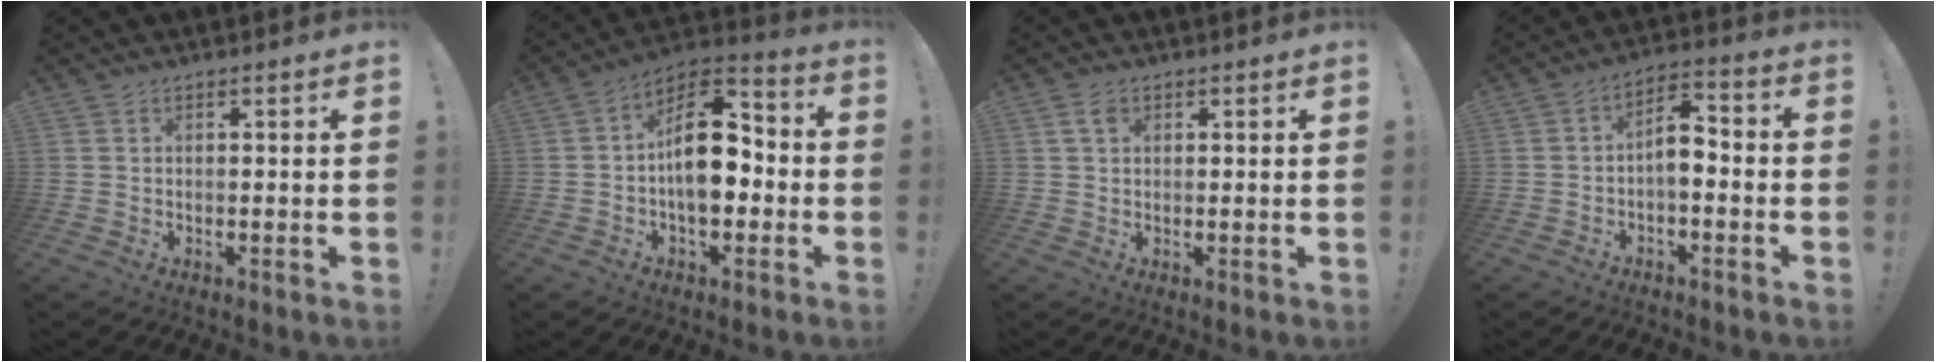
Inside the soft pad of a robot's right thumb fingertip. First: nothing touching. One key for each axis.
{"total": 15.3, "fx": -1.0, "fy": 9.4, "fz": 12.0, "tx": -0.184, "ty": 0.016, "tz": -0.017}
{"total": 2.8, "fx": 1.3, "fy": 1.5, "fz": 2.0, "tx": -0.030, "ty": -0.001, "tz": 0.021}
{"total": 6.8, "fx": -1.8, "fy": 3.8, "fz": 5.3, "tx": -0.095, "ty": 0.011, "tz": -0.032}